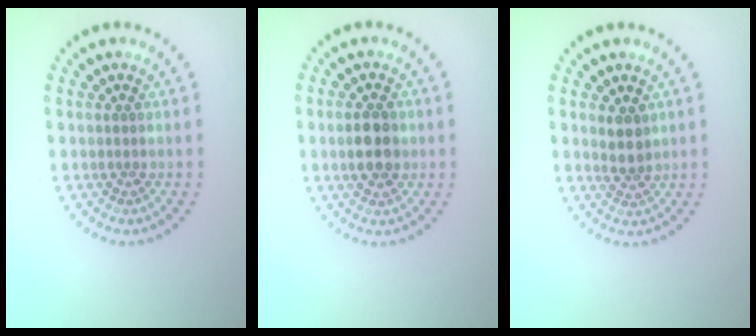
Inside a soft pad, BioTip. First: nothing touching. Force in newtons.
{"total": 3.7, "press": 3.7, "slide": 0.1}
{"total": 2.0, "press": 1.7, "slide": 0.9}